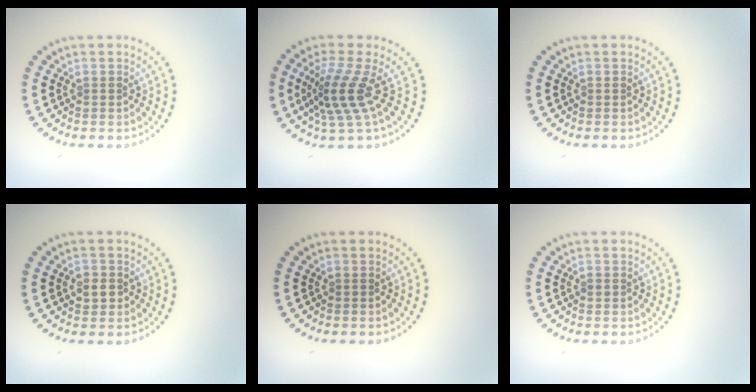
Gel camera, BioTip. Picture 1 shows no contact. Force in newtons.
{"total": 3.9, "press": 2.8, "slide": 2.8}
{"total": 0.0}
{"total": 1.4, "press": 1.4, "slide": 0.4}
{"total": 0.0}
{"total": 0.6, "press": 0.6, "slide": 0.1}